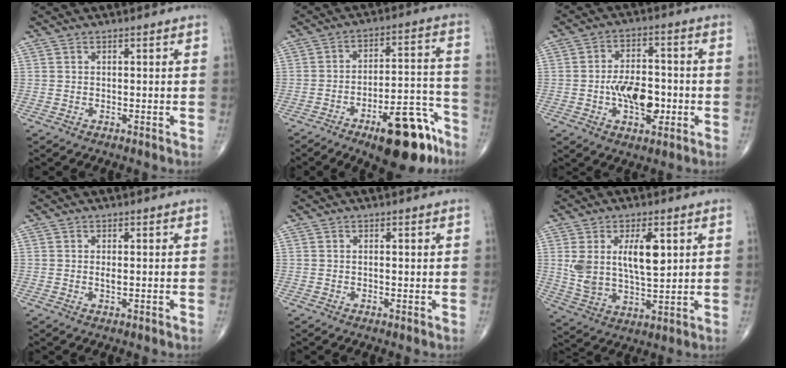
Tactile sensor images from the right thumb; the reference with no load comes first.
{"total": 17.0, "force": [-10.3, 6.0, 12.1], "torque": [-0.136, 0.082, -0.147]}
{"total": 10.5, "force": [-2.0, 5.9, 8.4], "torque": [-0.119, 0.021, -0.032]}
{"total": 1.2, "force": [0.0, 0.4, 1.1], "torque": [-0.020, -0.003, -0.001]}
{"total": 0.8, "force": [0.1, 0.2, 0.8], "torque": [-0.013, -0.001, 0.002]}
{"total": 12.3, "force": [3.3, 5.6, 10.4], "torque": [-0.188, -0.017, 0.069]}